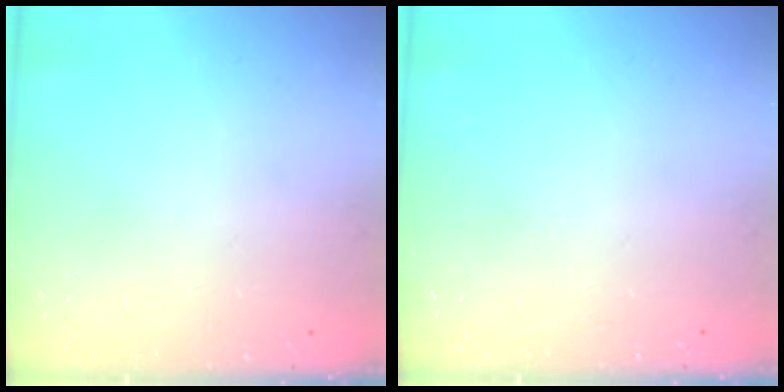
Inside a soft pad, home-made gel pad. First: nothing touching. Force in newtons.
{"total": 0.0}